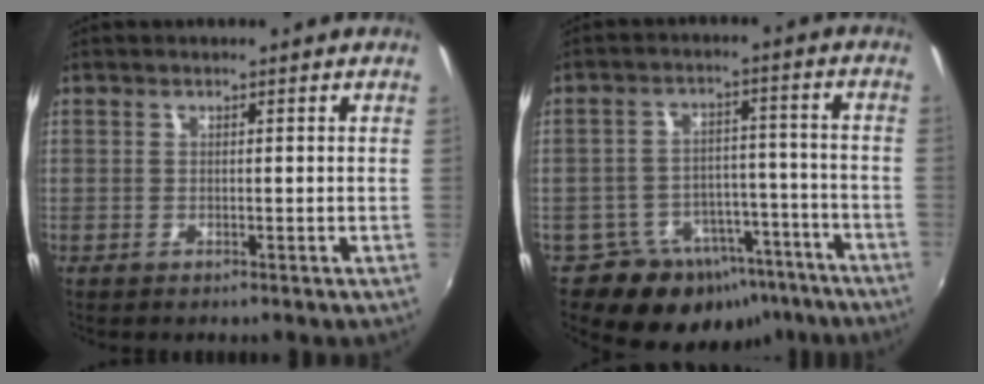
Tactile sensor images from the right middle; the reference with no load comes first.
{"total": 15.8, "force": [-11.3, 9.8, 5.1], "torque": [-0.100, 0.027, -0.139]}